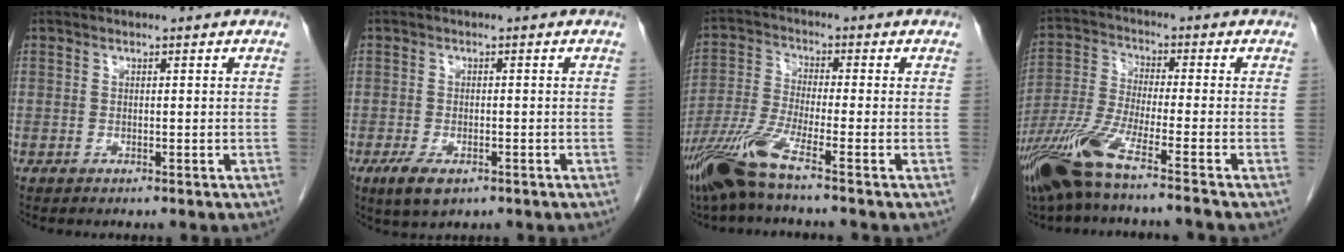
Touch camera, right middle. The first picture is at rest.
{"total": 4.4, "force": [-2.5, 1.9, 3.1], "torque": [-0.063, -0.007, -0.037]}
{"total": 8.5, "force": [-5.8, -0.6, 6.1], "torque": [-0.135, -0.030, -0.120]}
{"total": 11.0, "force": [-7.8, -0.7, 7.8], "torque": [-0.167, -0.036, -0.153]}